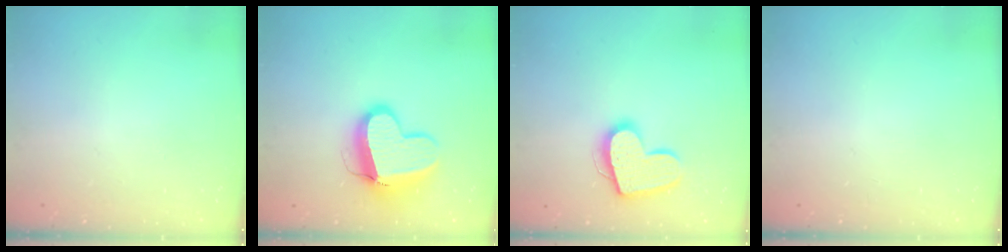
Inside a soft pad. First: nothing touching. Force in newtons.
{"total": 15.6, "press": 15.5, "slide": 1.5}
{"total": 14.9, "press": 14.9, "slide": 1.0}
{"total": 0.0}